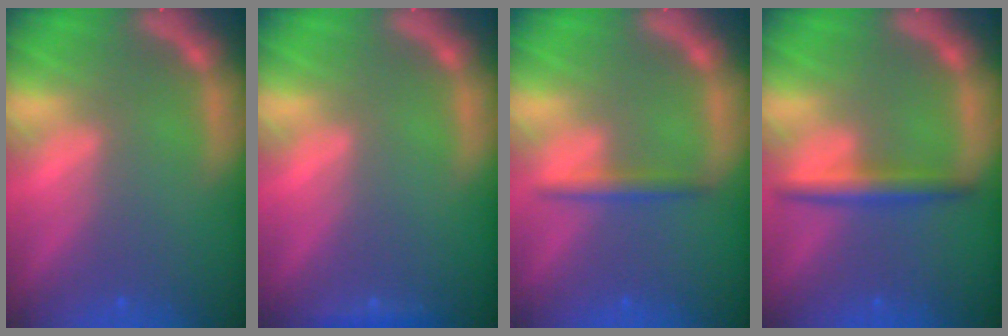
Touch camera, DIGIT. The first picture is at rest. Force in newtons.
{"total": 0.9}
{"total": 1.9}
{"total": 3.0}